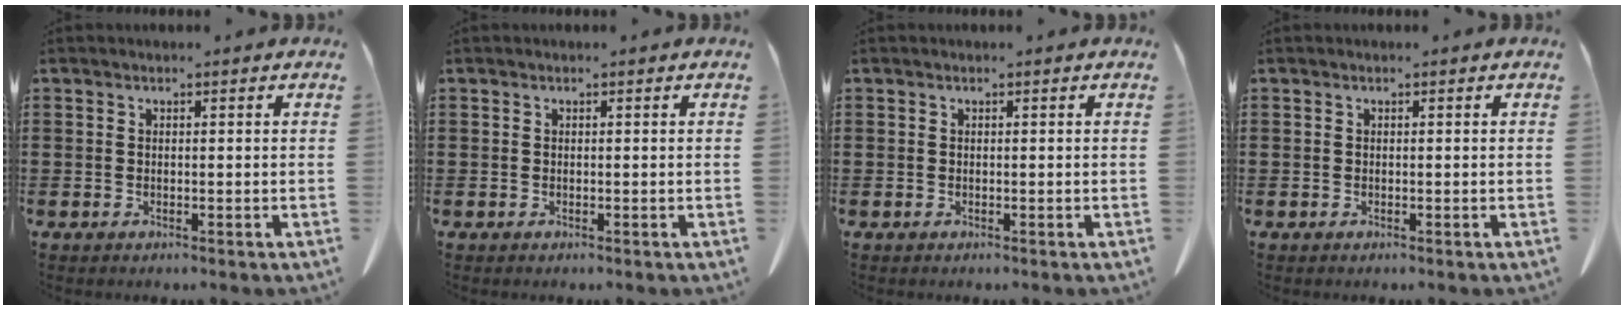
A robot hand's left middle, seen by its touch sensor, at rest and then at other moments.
{"total": 0.0}
{"total": 0.0}
{"total": 0.0}